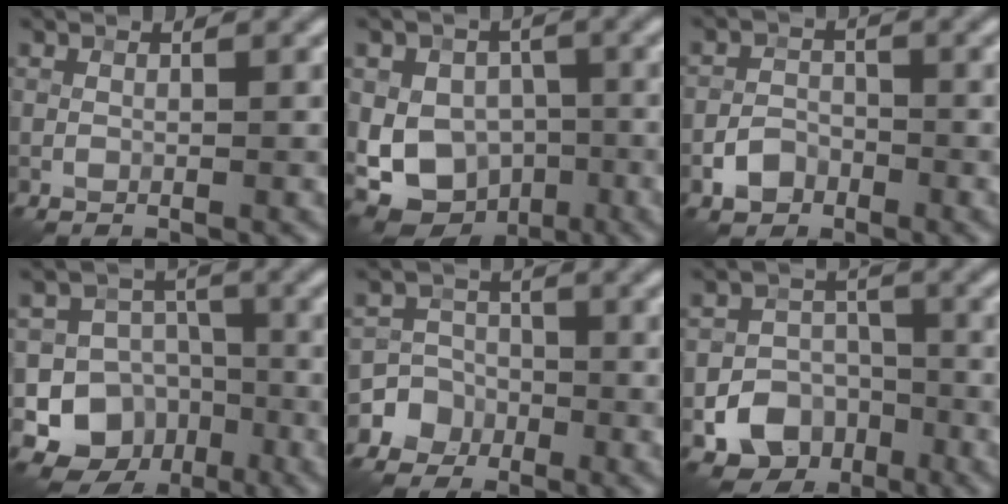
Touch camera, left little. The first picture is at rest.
{"total": 10.9, "force": [-2.9, 8.9, 5.7], "torque": [-0.071, 0.001, -0.072]}
{"total": 2.5, "force": [-1.4, 1.8, 0.9], "torque": [-0.010, 0.007, -0.029]}
{"total": 10.6, "force": [-4.8, 9.1, 2.6], "torque": [-0.025, -0.011, -0.090]}
{"total": 5.7, "force": [-2.7, 5.0, 0.1], "torque": [0.022, -0.001, -0.069]}
{"total": 9.1, "force": [-4.8, 7.4, 2.1], "torque": [-0.005, -0.022, -0.094]}